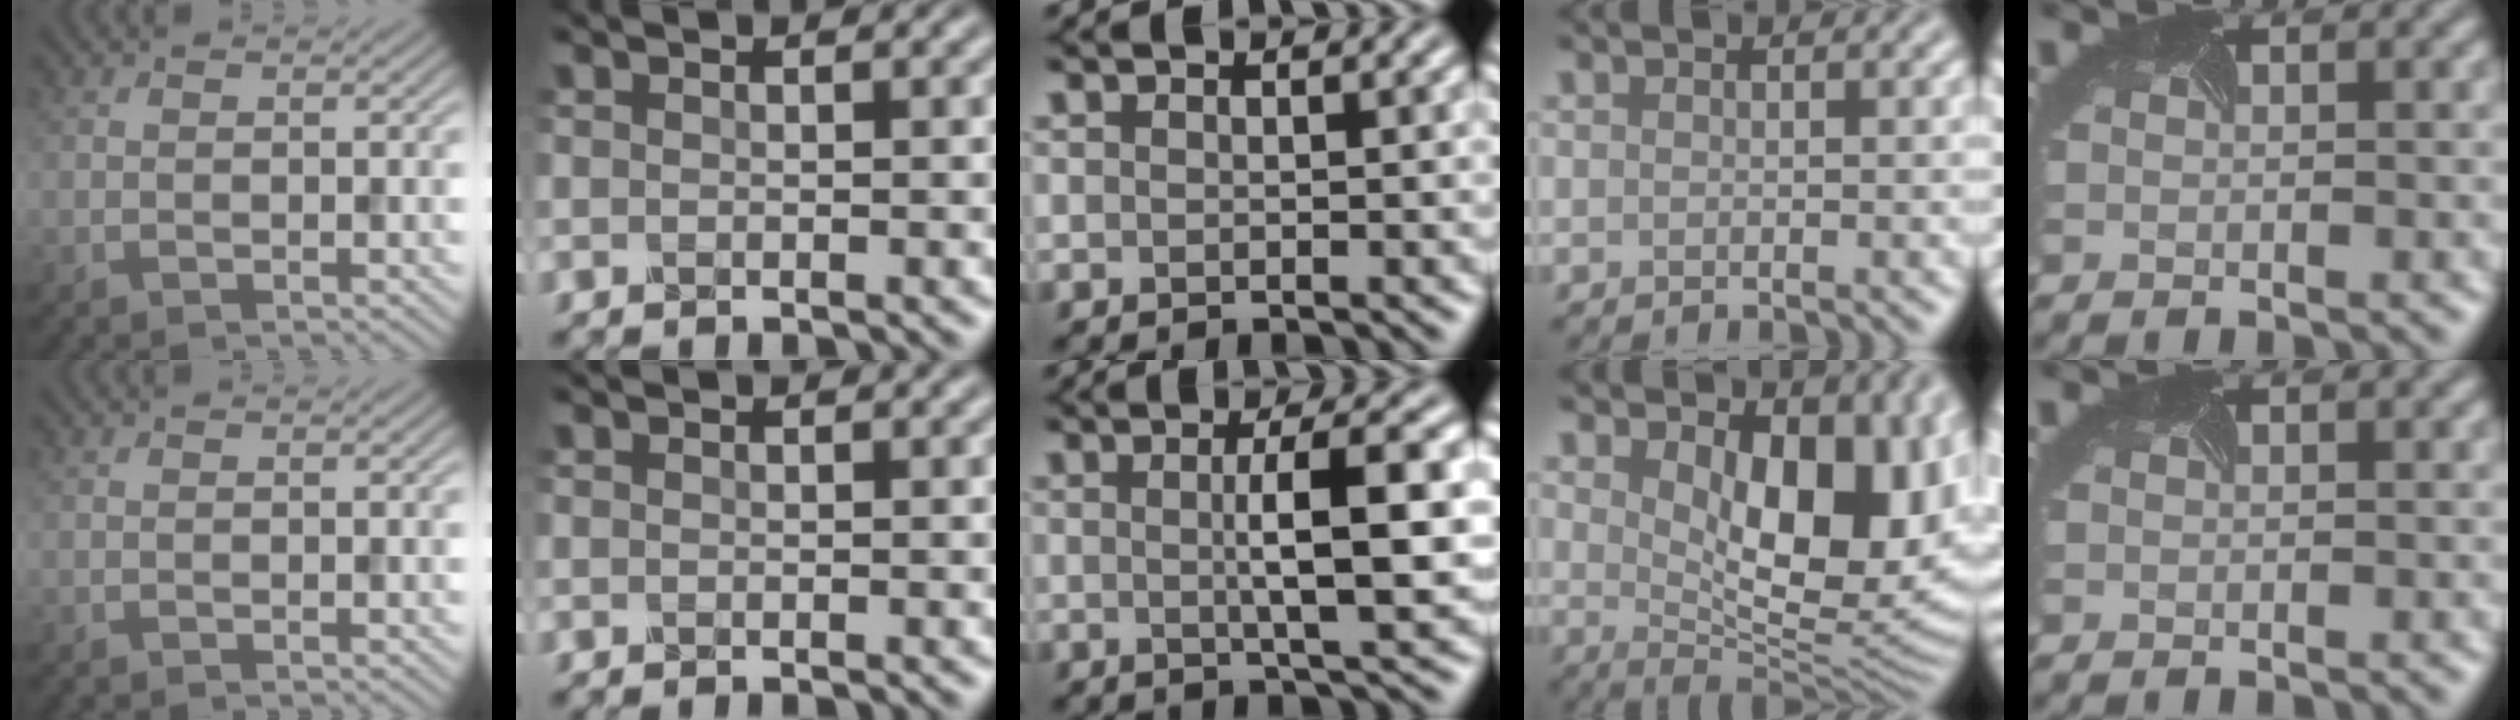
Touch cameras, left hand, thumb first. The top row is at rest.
{"middle": {"total": 6.0, "force": [0.4, 1.2, 5.8], "torque": [-0.087, 0.008, 0.003]}, "ring": {"total": 11.8, "force": [2.7, 6.4, 9.6], "torque": [-0.117, -0.012, 0.045]}}